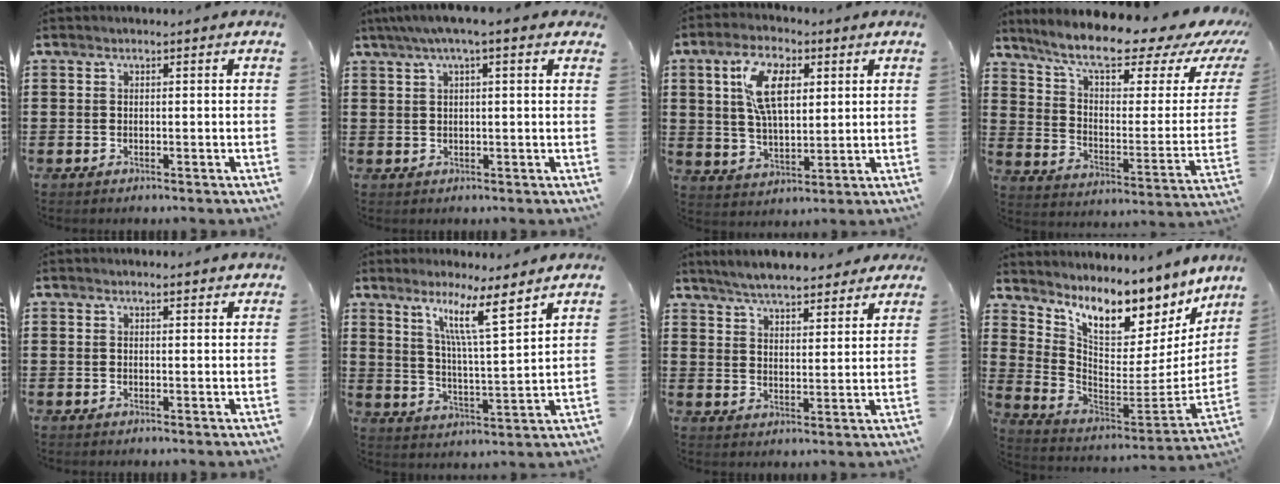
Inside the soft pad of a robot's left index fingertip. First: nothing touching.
{"total": 3.8, "force": [2.0, 0.4, 3.2], "torque": [-0.065, 0.009, 0.034]}
{"total": 9.7, "force": [3.6, 4.5, 7.8], "torque": [-0.162, 0.009, 0.061]}
{"total": 10.8, "force": [8.3, 2.2, 6.7], "torque": [-0.136, -0.056, 0.140]}
{"total": 1.3, "force": [1.1, 0.2, 0.7], "torque": [-0.015, 0.001, 0.021]}
{"total": 9.3, "force": [6.5, 0.5, 6.7], "torque": [-0.131, -0.031, 0.107]}
{"total": 5.7, "force": [5.4, 0.8, 1.3], "torque": [-0.047, -0.017, 0.099]}
{"total": 10.5, "force": [9.0, 2.6, 4.6], "torque": [-0.118, -0.071, 0.156]}